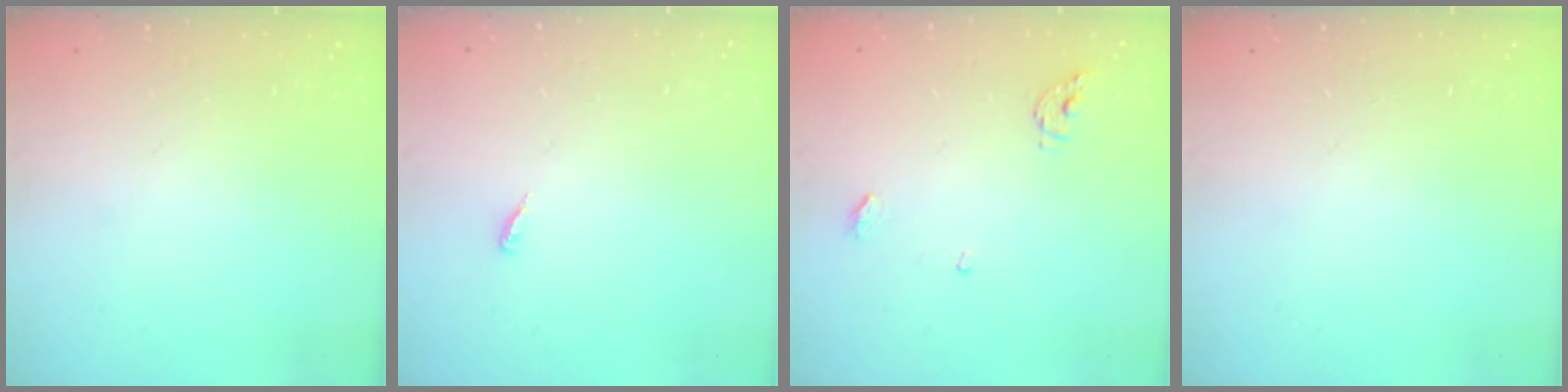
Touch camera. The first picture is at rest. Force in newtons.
{"total": 3.2, "press": 3.2, "slide": 0.2}
{"total": 4.3, "press": 4.3, "slide": 0.4}
{"total": 0.0}